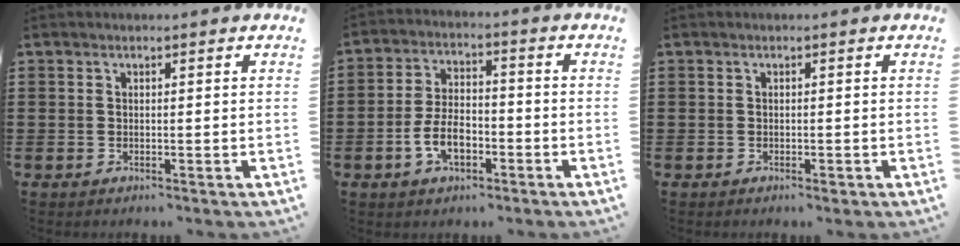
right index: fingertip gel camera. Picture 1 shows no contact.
{"total": 6.5, "force": [-2.5, 3.3, 5.0], "torque": [-0.112, 0.000, -0.050]}
{"total": 0.6, "force": [-0.4, 0.3, 0.4], "torque": [-0.011, -0.004, -0.006]}